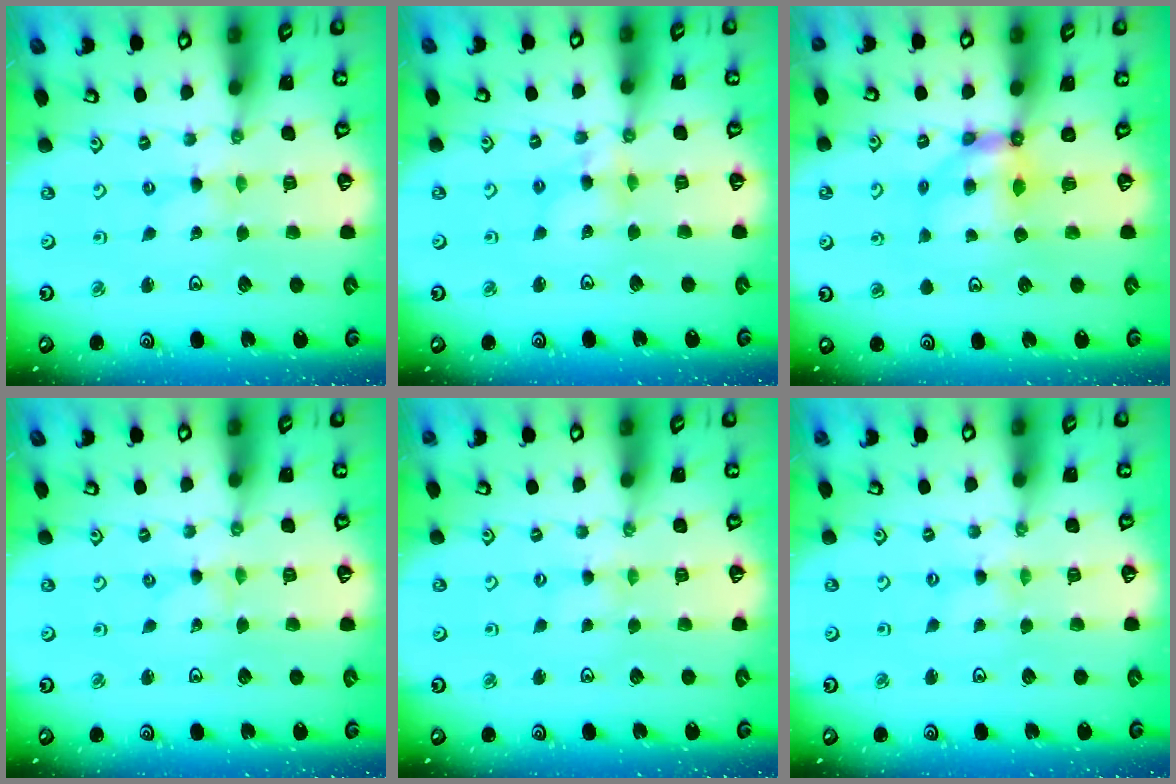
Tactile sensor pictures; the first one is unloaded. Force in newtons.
{"total": 6.2, "press": 6.2, "slide": 0.6}
{"total": 6.2, "press": 6.1, "slide": 0.7}
{"total": 0.0}
{"total": 1.5, "press": 1.5, "slide": 0.2}
{"total": 0.0}